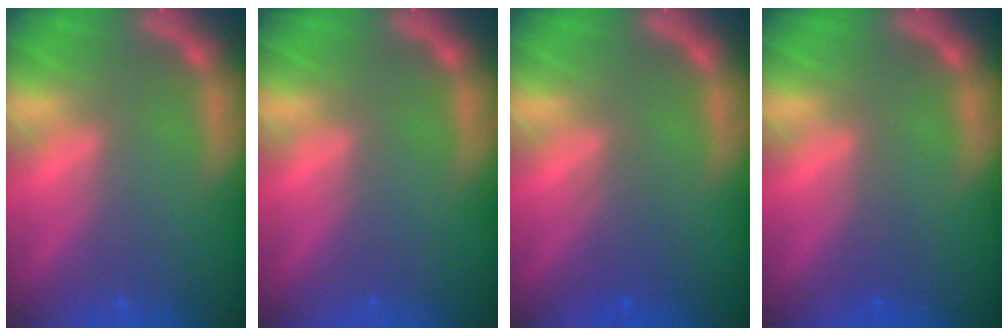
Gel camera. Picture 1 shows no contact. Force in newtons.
{"total": 0.0}
{"total": 2.0}
{"total": 1.0}